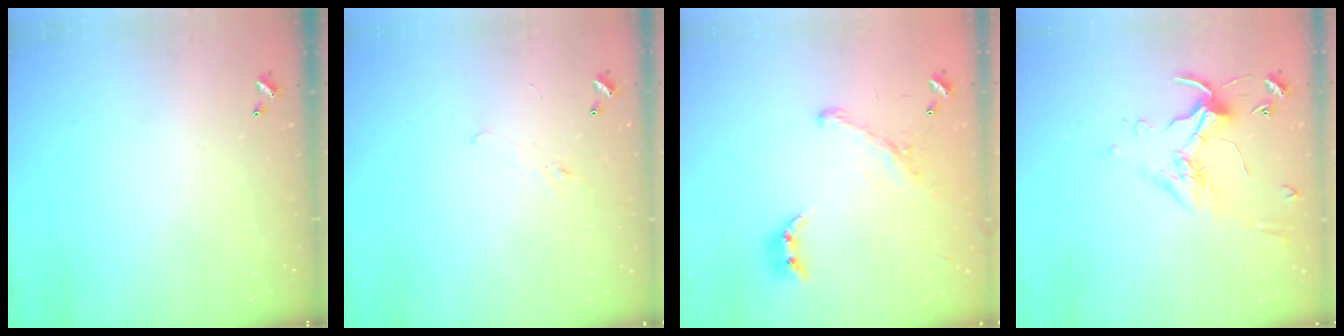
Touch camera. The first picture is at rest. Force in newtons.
{"total": 0.7, "press": 0.2, "slide": 0.6}
{"total": 2.0, "press": 1.5, "slide": 1.2}
{"total": 0.7, "press": 0.6, "slide": 0.4}